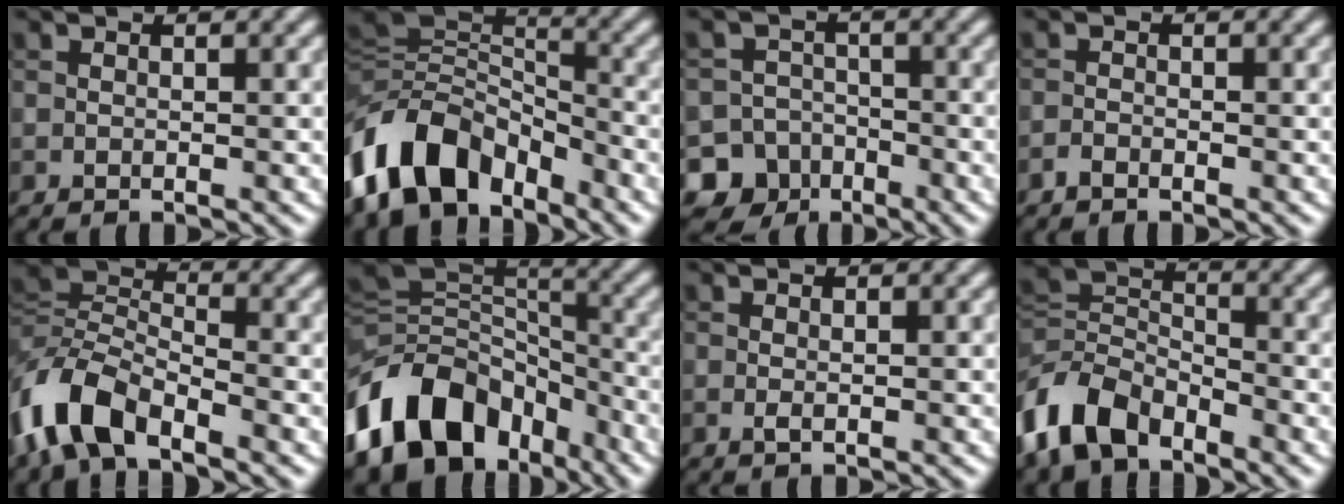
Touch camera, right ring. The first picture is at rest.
{"total": 10.4, "force": [-5.8, 6.3, 5.9], "torque": [-0.103, 0.008, -0.121]}
{"total": 8.3, "force": [-5.3, 6.4, 1.0], "torque": [-0.005, -0.025, -0.105]}
{"total": 0.8, "force": [-0.7, 0.3, 0.3], "torque": [-0.005, 0.000, -0.016]}
{"total": 7.2, "force": [-4.3, 3.6, 4.5], "torque": [-0.091, 0.000, -0.101]}
{"total": 13.0, "force": [-6.6, 8.6, 7.2], "torque": [-0.141, 0.015, -0.127]}
{"total": 0.5, "force": [0.0, 0.2, 0.5], "torque": [-0.012, -0.002, 0.000]}
{"total": 7.1, "force": [-4.7, 4.0, 3.6], "torque": [-0.079, -0.002, -0.106]}